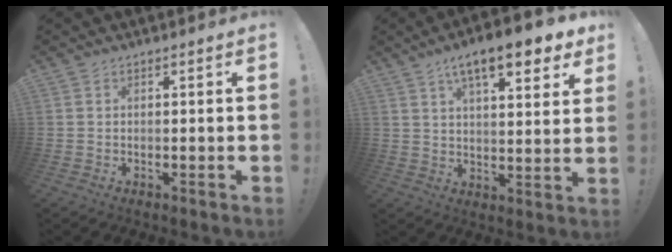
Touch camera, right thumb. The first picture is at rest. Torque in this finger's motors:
{"motor_torque": [0.13, 1.16, 1.37, 0.78, 0.08]}